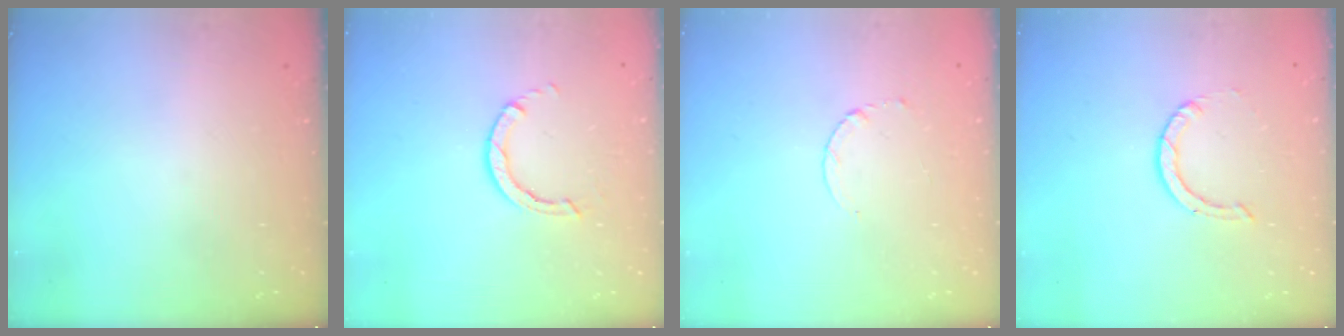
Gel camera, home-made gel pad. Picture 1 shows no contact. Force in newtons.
{"total": 2.8, "press": 2.8, "slide": 0.3}
{"total": 2.6, "press": 2.6, "slide": 0.3}
{"total": 0.8, "press": 0.8, "slide": 0.1}